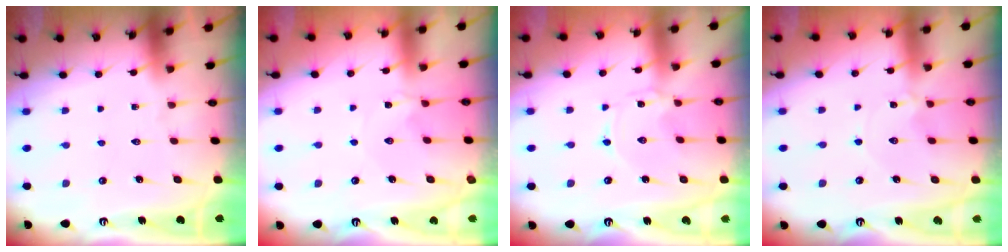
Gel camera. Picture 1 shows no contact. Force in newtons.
{"total": 0.0}
{"total": 0.0}
{"total": 0.0}